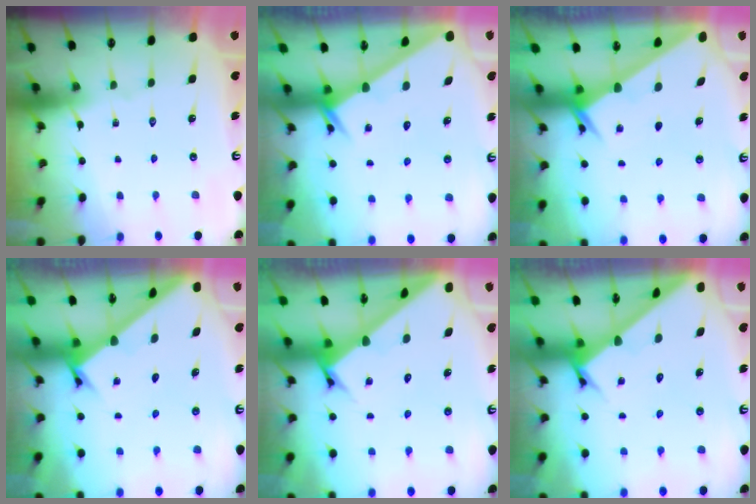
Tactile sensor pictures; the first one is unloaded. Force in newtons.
{"total": 2.6, "press": 2.6, "slide": 0.0}
{"total": 1.9, "press": 1.9, "slide": 0.2}
{"total": 2.1, "press": 2.1, "slide": 0.2}
{"total": 3.9, "press": 3.9, "slide": 0.1}
{"total": 2.8, "press": 2.8, "slide": 0.2}